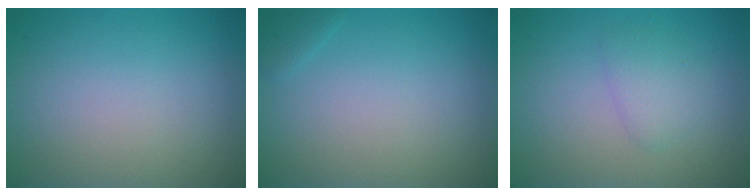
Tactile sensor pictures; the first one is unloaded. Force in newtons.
{"total": 0.7, "press": 0.7, "slide": 0.1}
{"total": 1.8, "press": 1.8, "slide": 0.1}